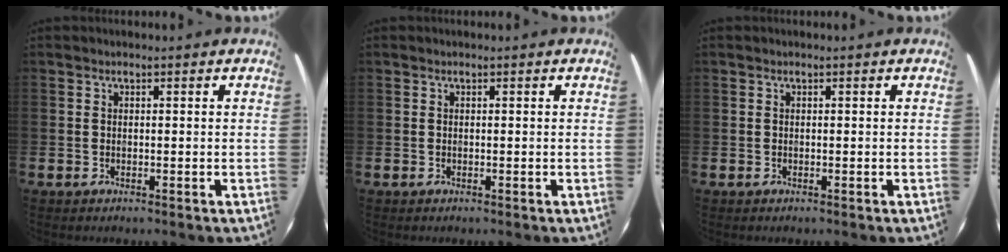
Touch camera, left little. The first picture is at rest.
{"total": 0.0}
{"total": 0.0}